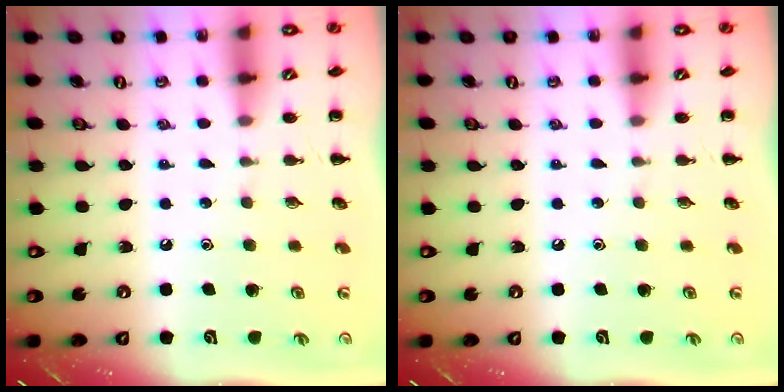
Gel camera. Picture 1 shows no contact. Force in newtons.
{"total": 0.0}